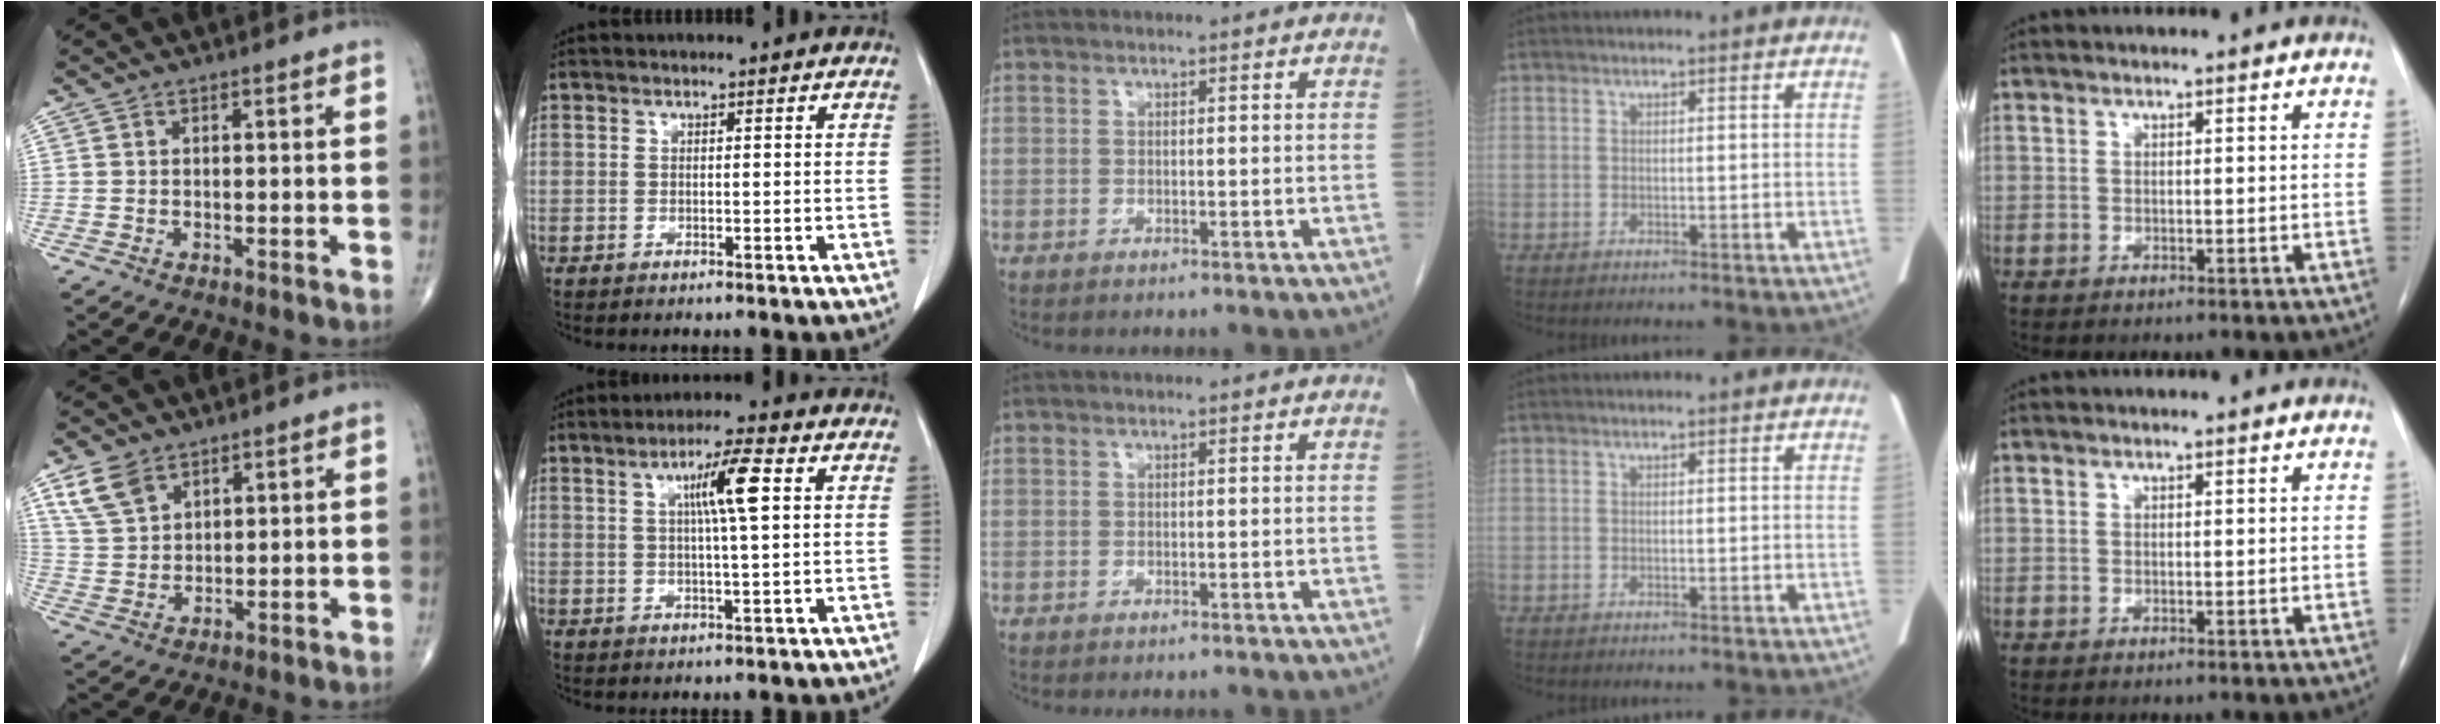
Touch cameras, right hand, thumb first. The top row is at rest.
{"thumb": {"total": 6.8, "force": [4.2, 4.1, 3.3], "torque": [-0.054, -0.015, 0.092]}, "index": {"total": 6.8, "force": [1.9, 0.0, 6.6], "torque": [-0.114, 0.003, 0.031]}, "middle": {"total": 1.6, "force": [-1.4, 0.3, 0.5], "torque": [-0.015, -0.005, -0.016]}}